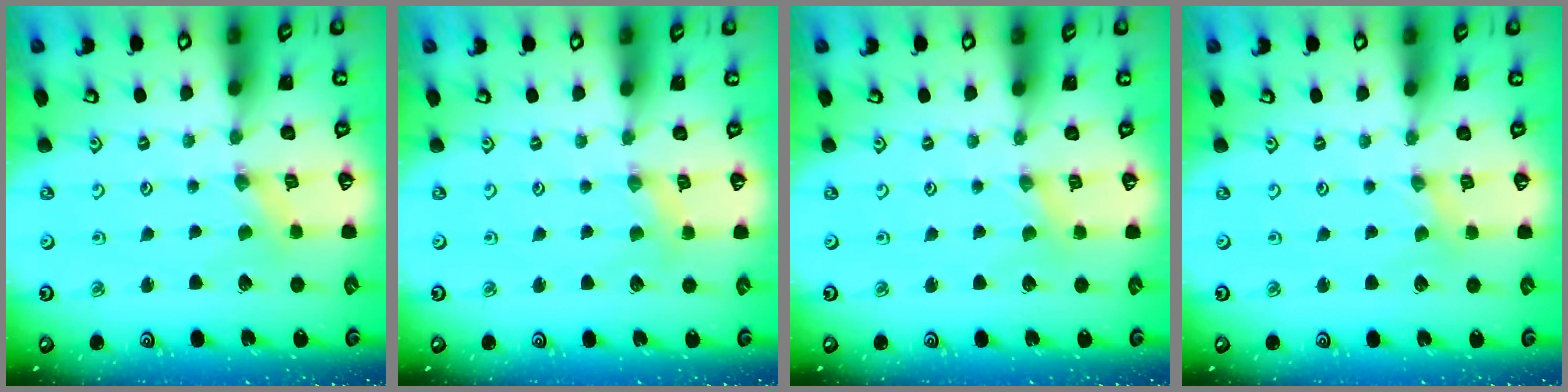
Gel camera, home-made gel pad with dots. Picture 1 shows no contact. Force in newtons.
{"total": 1.9, "press": 1.8, "slide": 0.4}
{"total": 0.0}
{"total": 0.0}